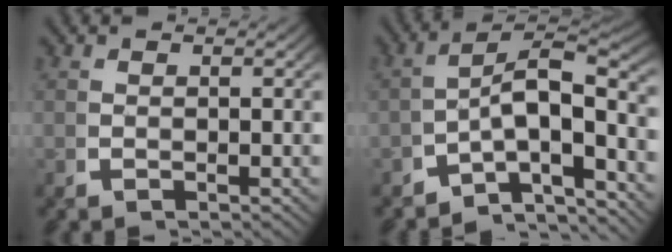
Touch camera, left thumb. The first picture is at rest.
{"total": 11.8, "force": [-2.4, 7.7, 8.7], "torque": [-0.131, -0.034, -0.038]}